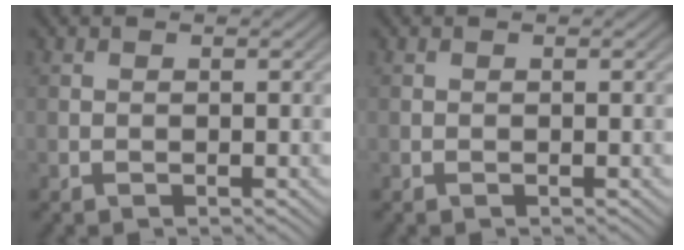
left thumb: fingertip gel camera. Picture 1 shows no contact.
{"total": 0.0}